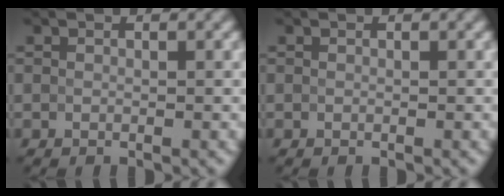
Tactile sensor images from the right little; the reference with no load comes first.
{"total": 0.0}